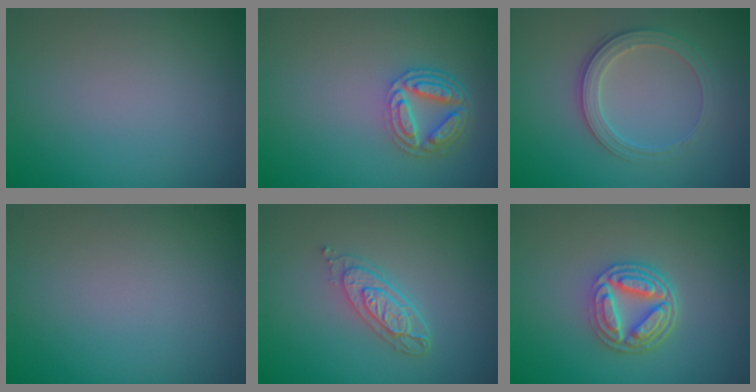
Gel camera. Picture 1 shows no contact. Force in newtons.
{"total": 4.7, "press": 3.6, "slide": 2.9}
{"total": 2.8, "press": 2.6, "slide": 0.8}
{"total": 0.0}
{"total": 3.7, "press": 2.7, "slide": 2.4}
{"total": 5.0, "press": 3.7, "slide": 3.3}